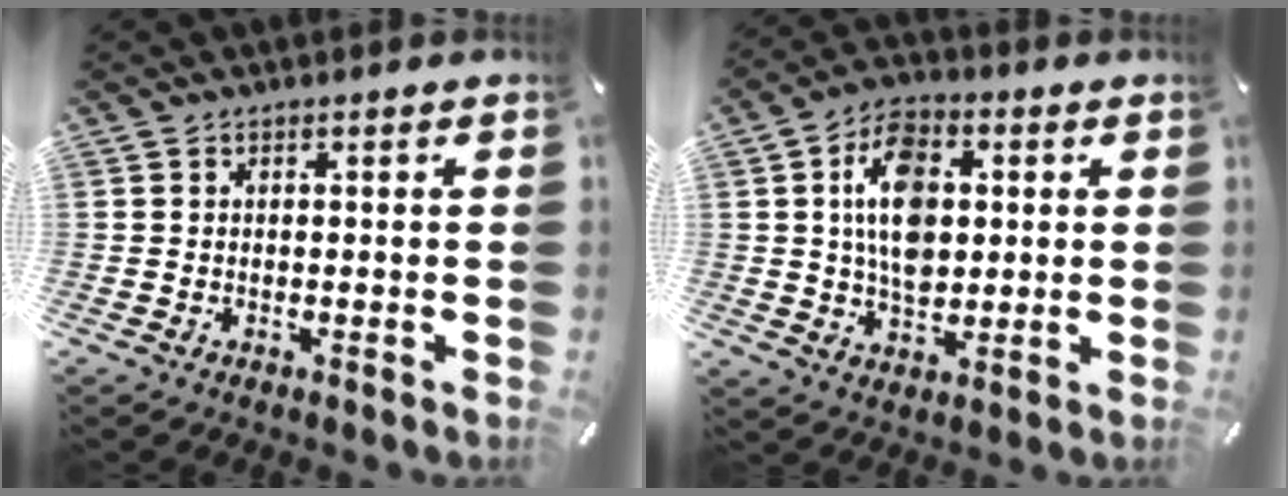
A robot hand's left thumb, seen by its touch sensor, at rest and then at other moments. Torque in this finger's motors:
{"motor_torque": [0.21, 0.88, 1.49, -0.75, 0.47]}